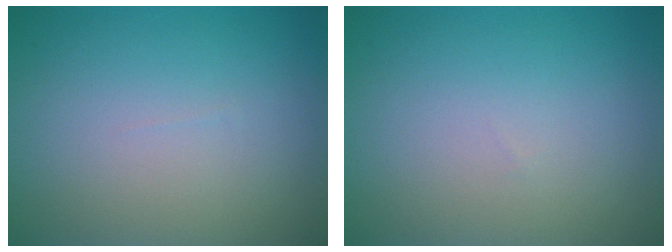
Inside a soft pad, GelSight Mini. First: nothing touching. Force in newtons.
{"total": 0.0}